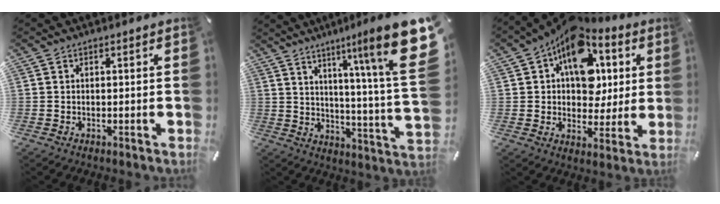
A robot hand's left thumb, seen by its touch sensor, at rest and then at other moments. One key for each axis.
{"total": 20.1, "fx": 9.5, "fy": 2.6, "fz": 17.5, "tx": -0.243, "ty": -0.081, "tz": 0.133}
{"total": 15.4, "fx": 6.3, "fy": 10.7, "fz": 9.0, "tx": -0.139, "ty": -0.040, "tz": 0.117}